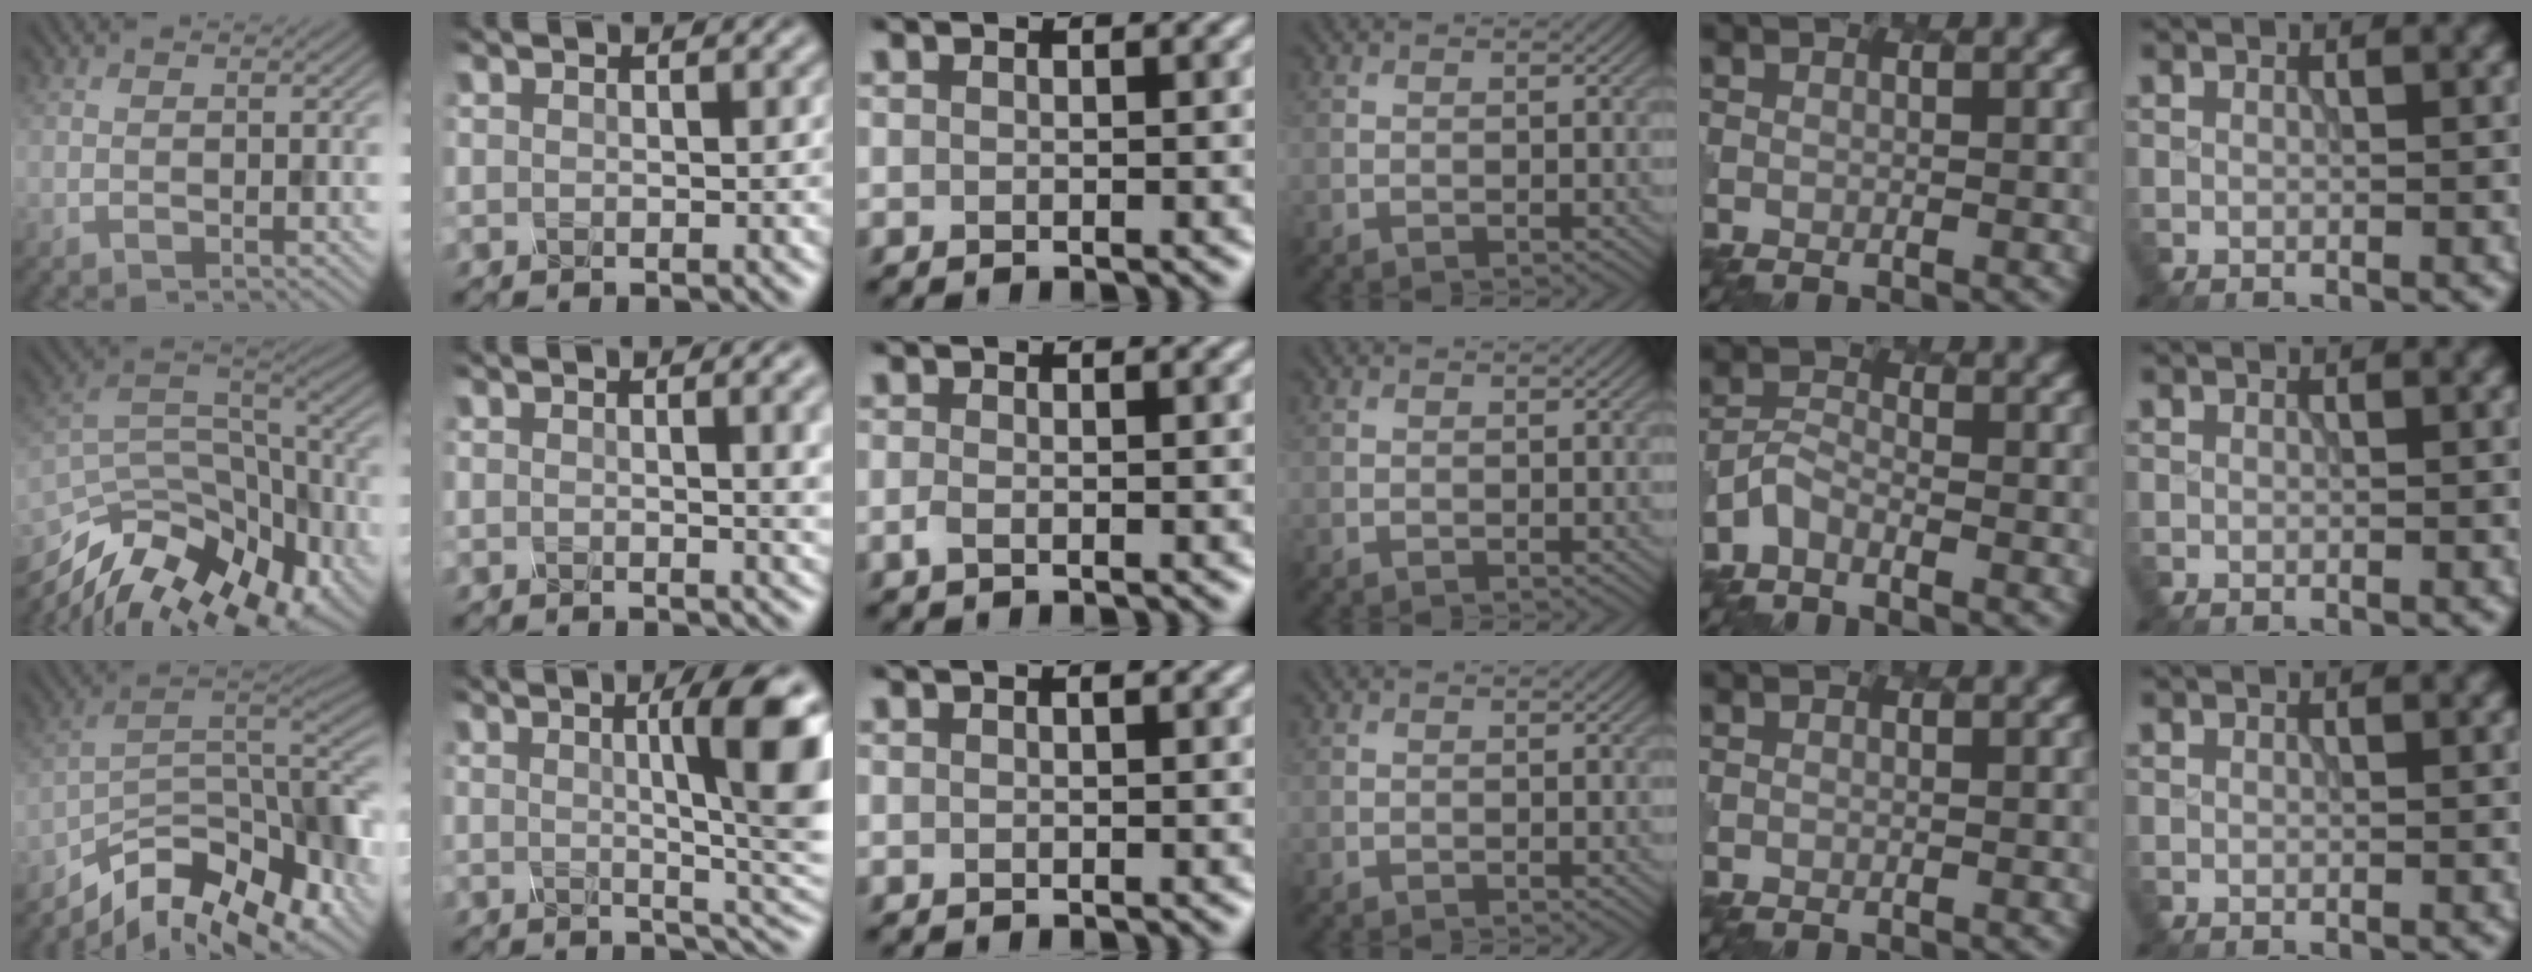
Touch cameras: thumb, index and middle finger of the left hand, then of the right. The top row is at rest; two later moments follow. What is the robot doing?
{"motion": "twist", "object": "rubiks cube"}